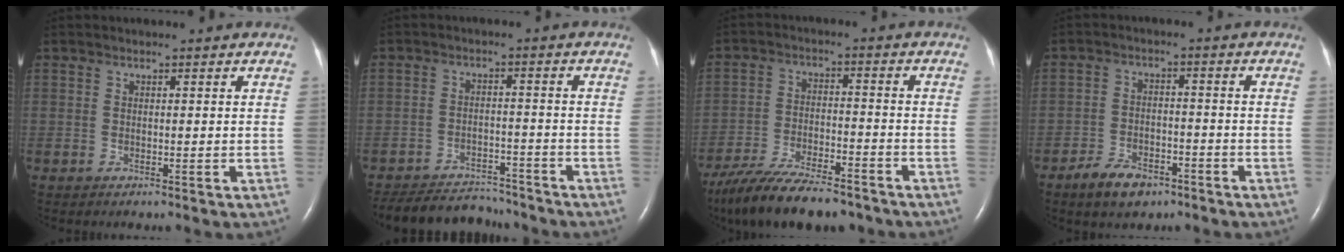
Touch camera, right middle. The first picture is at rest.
{"total": 10.9, "force": [-10.4, 2.6, 2.0], "torque": [-0.034, -0.002, -0.155]}
{"total": 15.2, "force": [-12.6, 3.7, 7.7], "torque": [-0.147, -0.015, -0.208]}
{"total": 6.1, "force": [-4.2, 3.1, 3.1], "torque": [-0.064, 0.001, -0.068]}